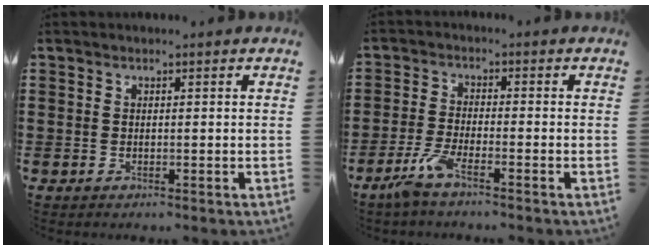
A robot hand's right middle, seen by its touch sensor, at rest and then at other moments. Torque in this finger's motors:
{"motor_torque": [0.61, -0.55, 0.14, 0.10]}